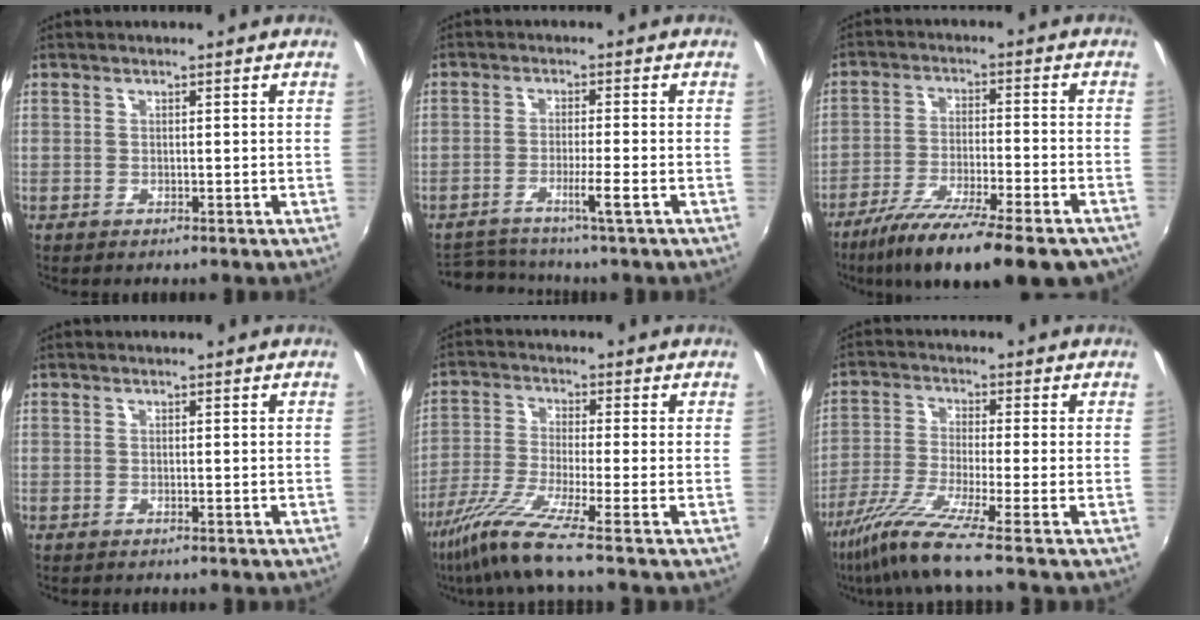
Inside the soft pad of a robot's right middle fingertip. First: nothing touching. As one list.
[{"total": 5.8, "force": [-4.8, -0.5, 3.2], "torque": [-0.065, 0.001, -0.082]}, {"total": 19.8, "force": [-15.3, 3.7, 12.0], "torque": [-0.211, -0.049, -0.234]}, {"total": 0.0}, {"total": 9.5, "force": [-6.8, -1.6, 6.4], "torque": [-0.135, -0.028, -0.130]}, {"total": 9.4, "force": [-6.8, -1.6, 6.3], "torque": [-0.133, -0.028, -0.130]}]